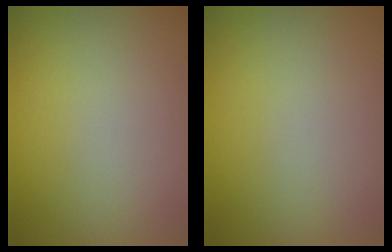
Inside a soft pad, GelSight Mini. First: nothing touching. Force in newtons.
{"total": 0.0}